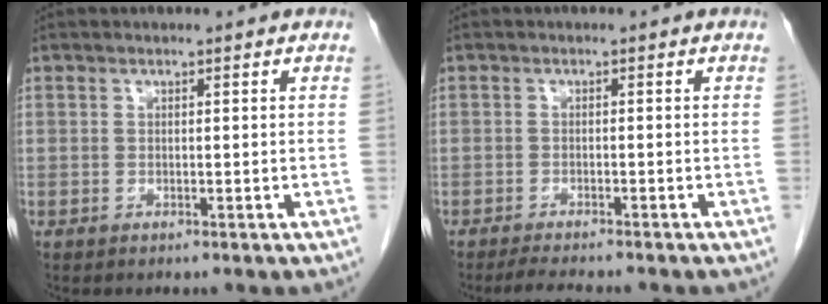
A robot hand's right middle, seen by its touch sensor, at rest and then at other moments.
{"total": 4.9, "force": [-4.4, 0.5, 2.2], "torque": [-0.035, -0.013, -0.067]}